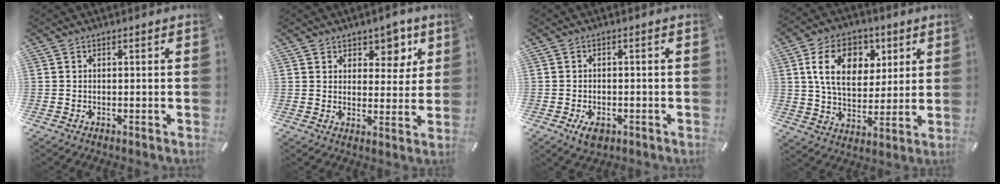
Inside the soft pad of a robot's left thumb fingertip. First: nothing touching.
{"total": 6.3, "force": [4.0, 4.6, 1.7], "torque": [-0.001, -0.030, 0.061]}
{"total": 3.4, "force": [-1.4, 1.9, 2.4], "torque": [-0.052, 0.002, -0.027]}
{"total": 14.5, "force": [5.2, 10.2, 8.8], "torque": [-0.148, 0.004, 0.095]}